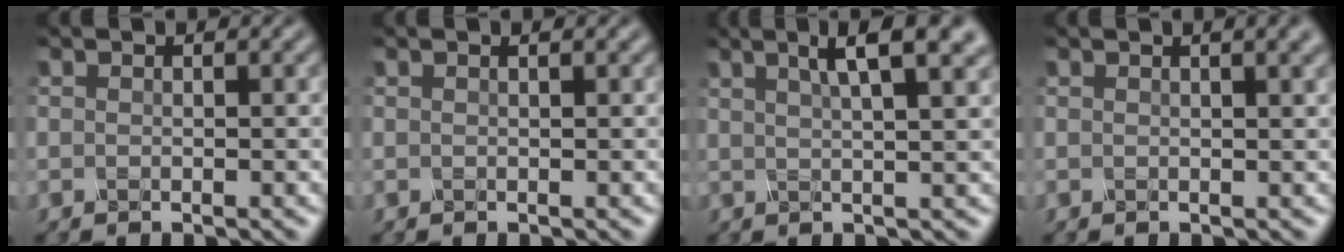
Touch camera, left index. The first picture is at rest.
{"total": 0.6, "force": [0.4, 0.1, 0.5], "torque": [-0.009, -0.001, 0.000]}
{"total": 6.6, "force": [3.5, 1.9, 5.3], "torque": [-0.055, 0.029, 0.028]}
{"total": 3.5, "force": [1.9, 1.3, 2.6], "torque": [-0.018, 0.014, 0.009]}